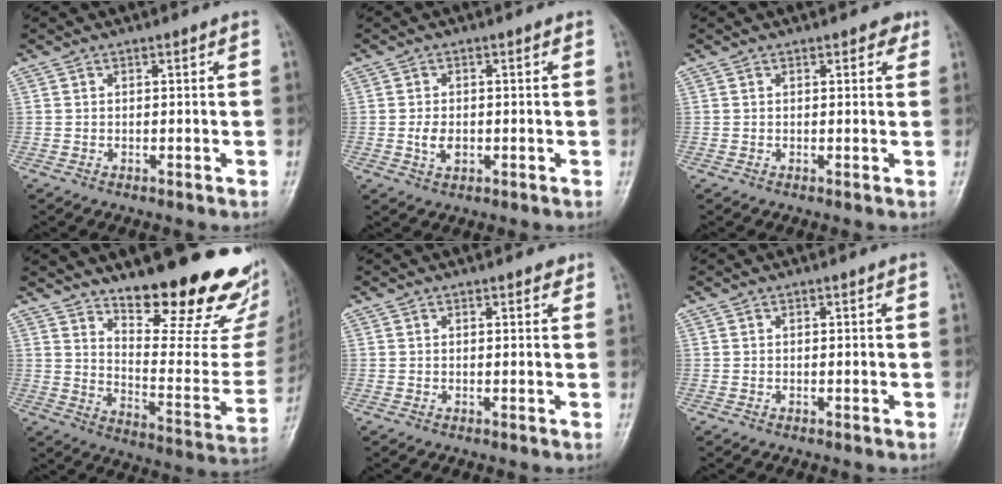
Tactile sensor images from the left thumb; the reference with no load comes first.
{"total": 3.1, "force": [-0.5, 2.1, 2.3], "torque": [-0.039, -0.001, -0.009]}
{"total": 1.8, "force": [1.1, 1.1, 1.0], "torque": [0.003, -0.002, 0.008]}
{"total": 23.3, "force": [17.1, 6.7, 14.4], "torque": [-0.157, -0.123, 0.245]}
{"total": 1.2, "force": [0.9, 0.6, 0.7], "torque": [-0.002, -0.003, 0.007]}
{"total": 0.0}